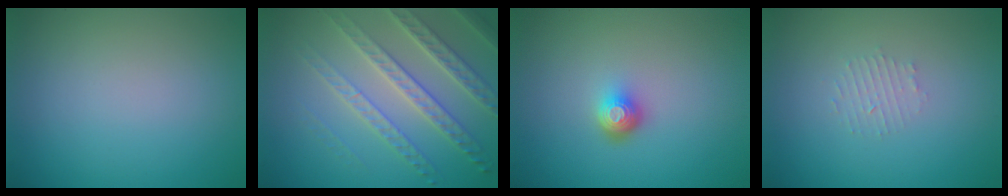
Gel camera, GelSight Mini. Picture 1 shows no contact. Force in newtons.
{"total": 6.0, "press": 4.6, "slide": 3.8}
{"total": 2.0, "press": 1.5, "slide": 1.4}
{"total": 1.2, "press": 1.1, "slide": 0.2}